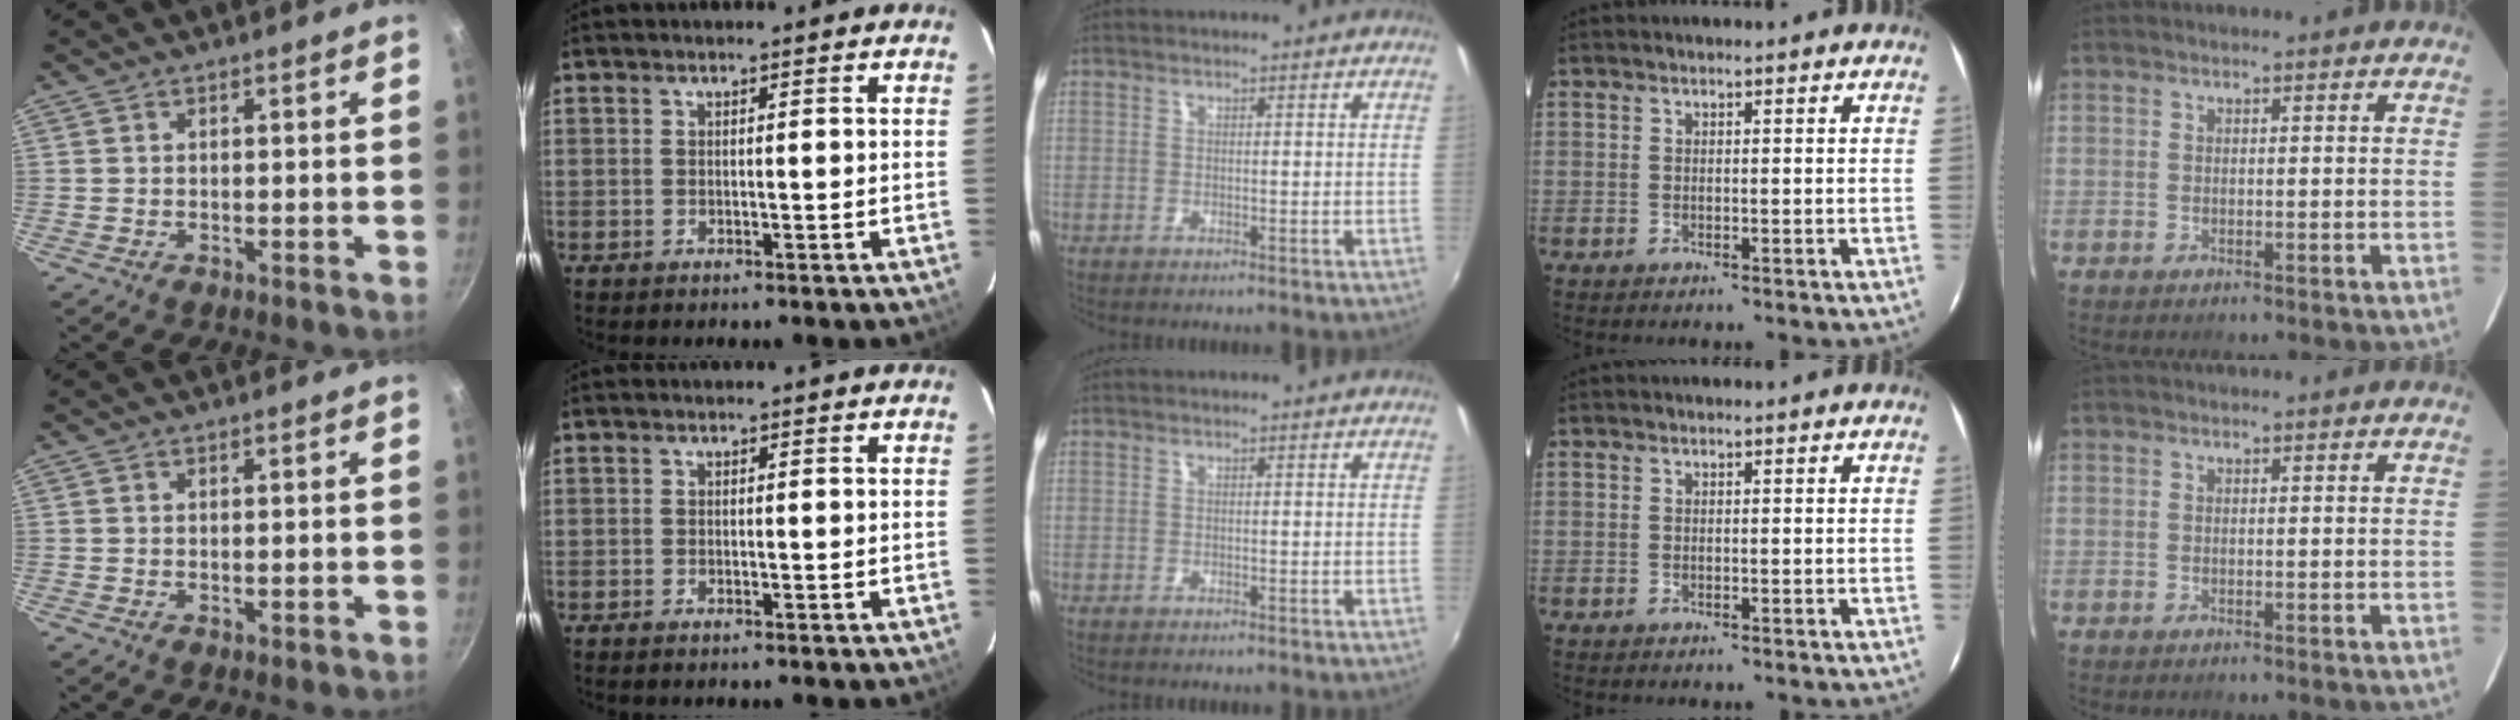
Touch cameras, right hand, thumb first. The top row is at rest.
{"thumb": {"total": 0.7, "force": [0.0, 0.3, 0.7], "torque": [-0.008, -0.001, -0.002]}, "index": {"total": 0.6, "force": [-0.5, 0.2, 0.2], "torque": [-0.006, -0.002, -0.010]}}